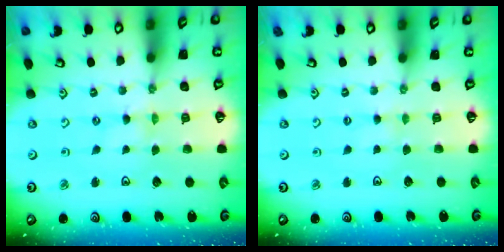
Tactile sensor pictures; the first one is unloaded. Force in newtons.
{"total": 1.7, "press": 1.7, "slide": 0.3}